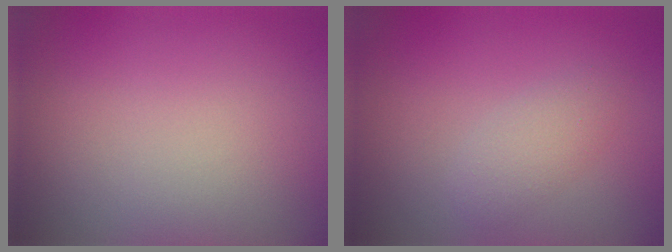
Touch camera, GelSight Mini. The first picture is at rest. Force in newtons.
{"total": 1.9, "press": 1.9, "slide": 0.1}